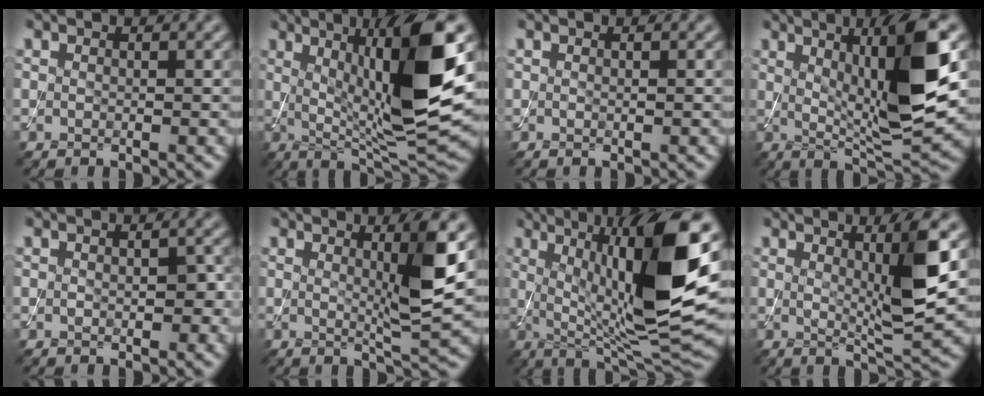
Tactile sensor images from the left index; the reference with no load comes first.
{"total": 12.8, "force": [2.3, 2.6, 12.4], "torque": [-0.190, 0.000, 0.045]}
{"total": 0.0}
{"total": 10.7, "force": [2.0, 2.1, 10.3], "torque": [-0.156, -0.006, 0.044]}
{"total": 2.1, "force": [-0.1, 1.2, 1.7], "torque": [-0.025, -0.001, 0.000]}
{"total": 5.3, "force": [1.4, 0.5, 5.1], "torque": [-0.080, -0.010, 0.028]}
{"total": 14.6, "force": [2.6, 3.2, 14.0], "torque": [-0.218, 0.000, 0.049]}
{"total": 5.9, "force": [1.6, 0.7, 5.6], "torque": [-0.088, -0.011, 0.032]}